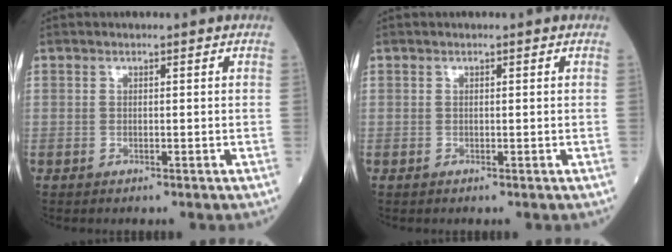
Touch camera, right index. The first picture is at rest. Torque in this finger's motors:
{"motor_torque": [-0.08, -0.03, -0.03, 0.02]}